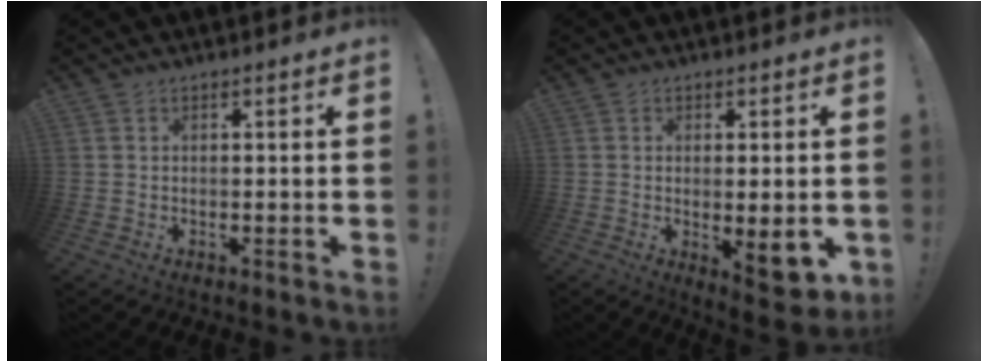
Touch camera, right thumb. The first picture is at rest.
{"total": 8.0, "force": [-1.0, 2.7, 7.5], "torque": [-0.077, -0.010, -0.010]}